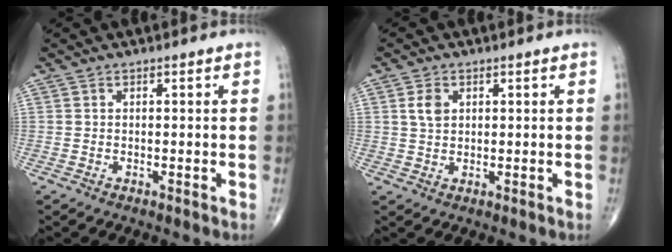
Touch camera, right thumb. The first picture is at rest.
{"total": 3.3, "force": [1.0, 2.2, 2.1], "torque": [-0.035, -0.002, 0.022]}